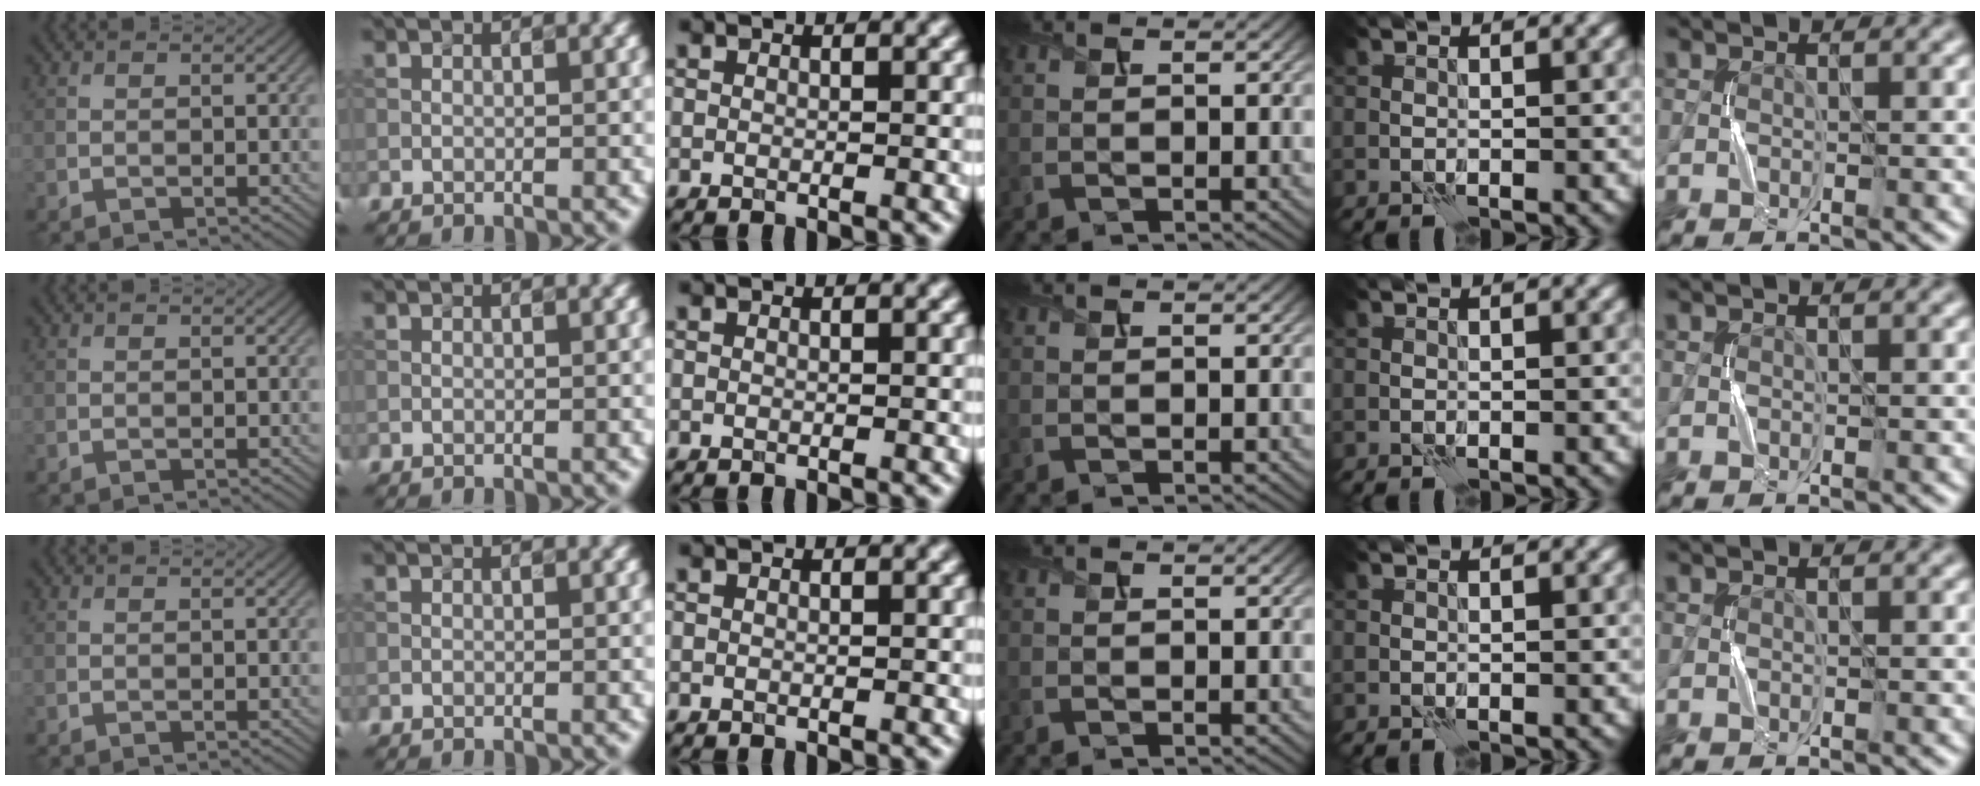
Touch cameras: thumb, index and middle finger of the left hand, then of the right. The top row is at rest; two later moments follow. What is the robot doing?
{"motion": "press", "object": "button"}